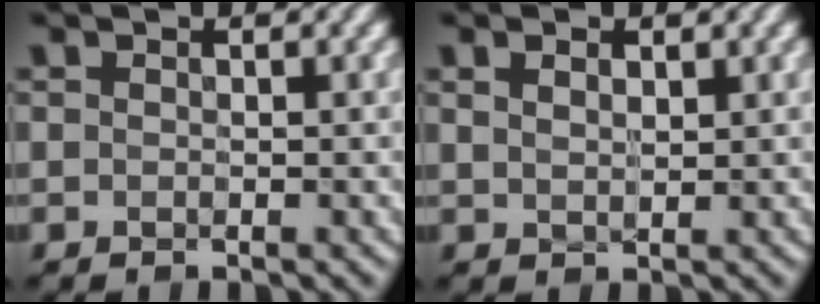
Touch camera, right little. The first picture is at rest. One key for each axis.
{"total": 1.6, "fx": 0.8, "fy": 0.9, "fz": 1.1, "tx": -0.022, "ty": 0.000, "tz": 0.019}